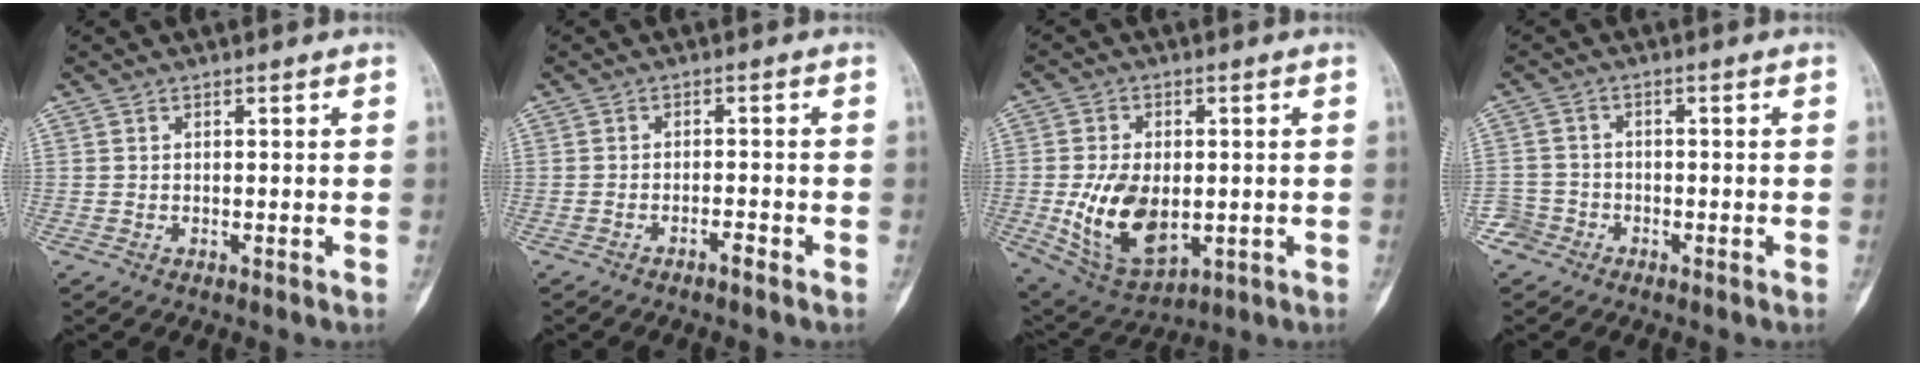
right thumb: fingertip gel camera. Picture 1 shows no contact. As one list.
[{"total": 1.6, "force": [-1.3, 0.1, 1.0], "torque": [-0.018, 0.012, -0.023]}, {"total": 13.7, "force": [-1.5, 8.4, 10.7], "torque": [-0.178, -0.007, -0.005]}, {"total": 3.5, "force": [-2.2, 2.8, -0.4], "torque": [0.025, 0.016, -0.048]}]